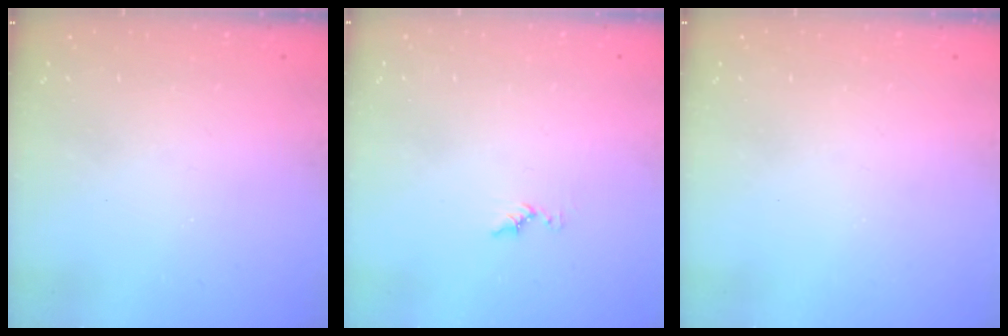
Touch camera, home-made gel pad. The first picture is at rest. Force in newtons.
{"total": 5.6, "press": 5.6, "slide": 0.5}
{"total": 0.0}